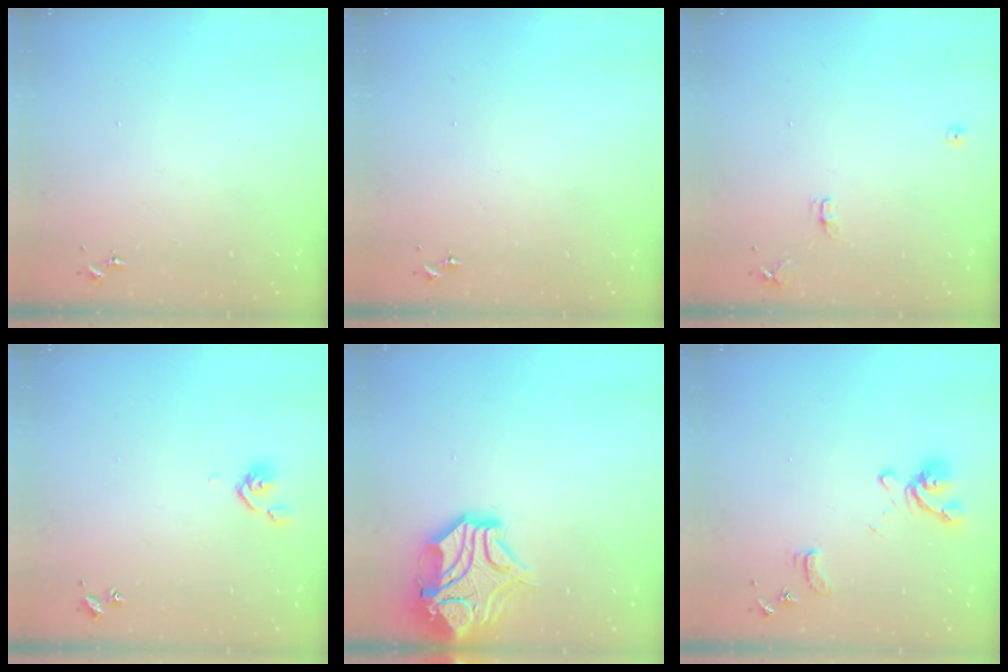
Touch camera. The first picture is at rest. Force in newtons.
{"total": 0.0}
{"total": 7.2, "press": 7.2, "slide": 0.8}
{"total": 5.0, "press": 4.9, "slide": 1.2}
{"total": 17.6, "press": 17.4, "slide": 2.6}
{"total": 12.8, "press": 12.7, "slide": 1.4}